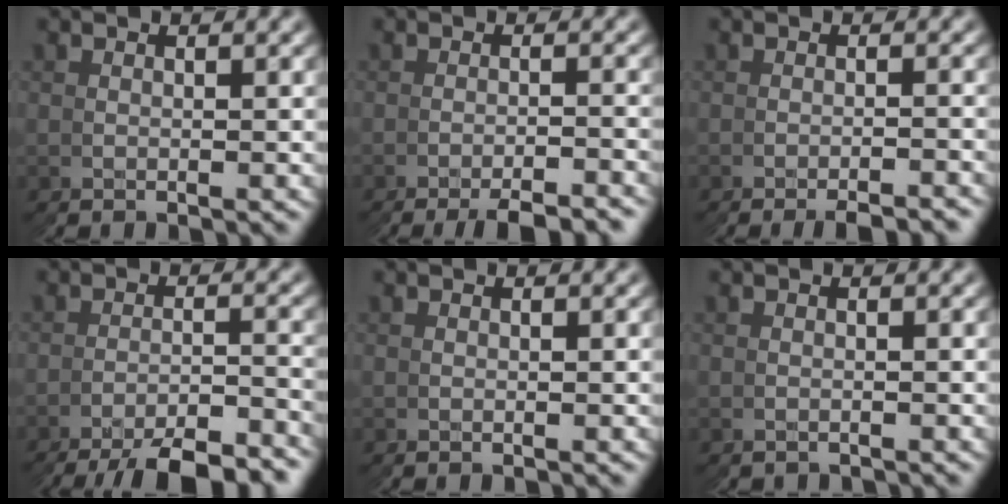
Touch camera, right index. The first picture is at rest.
{"total": 3.1, "force": [-2.8, -1.3, -0.1], "torque": [0.007, 0.009, -0.051]}
{"total": 2.3, "force": [-1.9, -1.2, -0.6], "torque": [0.007, 0.007, -0.033]}
{"total": 6.3, "force": [-6.1, -0.9, 1.0], "torque": [-0.009, 0.000, -0.098]}
{"total": 0.0}
{"total": 0.9, "force": [-0.8, 0.3, -0.2], "torque": [0.004, -0.005, -0.012]}